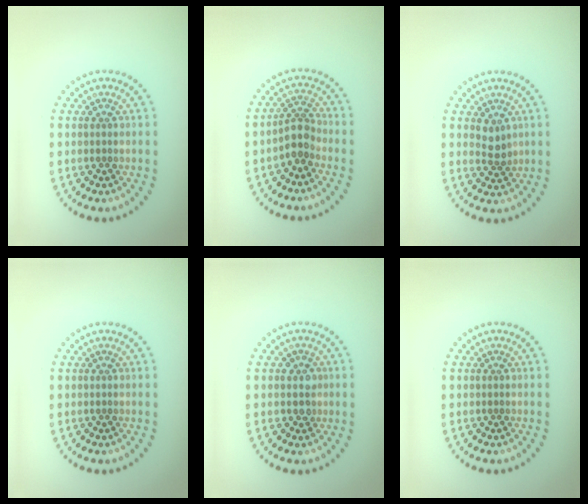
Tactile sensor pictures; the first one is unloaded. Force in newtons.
{"total": 2.4, "press": 1.9, "slide": 1.5}
{"total": 1.8, "press": 1.5, "slide": 0.9}
{"total": 0.0}
{"total": 1.7, "press": 1.5, "slide": 0.8}
{"total": 0.0}